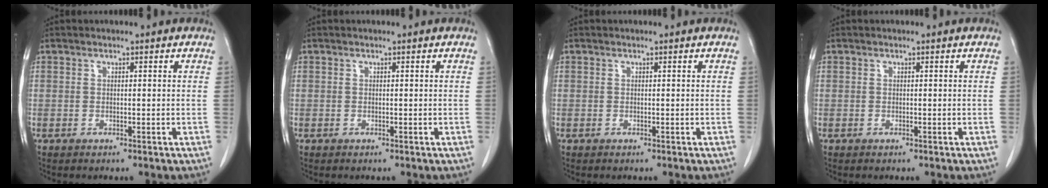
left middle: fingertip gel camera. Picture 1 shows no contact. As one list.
[{"total": 0.0}, {"total": 0.0}, {"total": 0.0}]